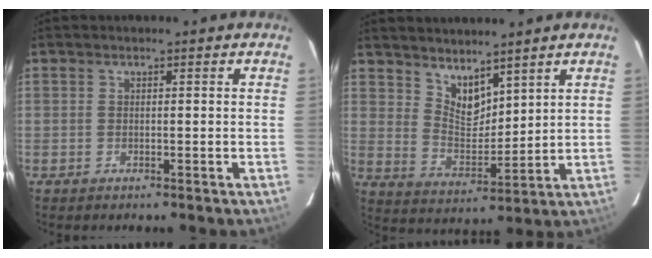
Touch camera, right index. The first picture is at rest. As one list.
[{"total": 7.5, "force": [5.9, 3.3, 3.4], "torque": [-0.049, -0.003, 0.116]}]